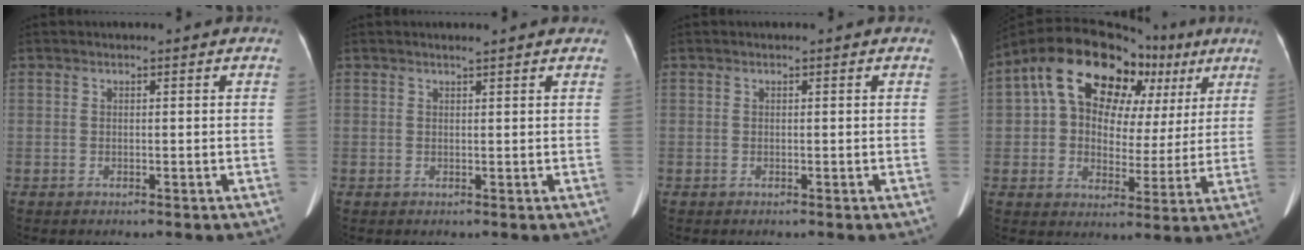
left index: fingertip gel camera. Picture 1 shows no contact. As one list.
[{"total": 2.2, "force": [2.0, 0.0, 1.0], "torque": [-0.016, 0.013, 0.024]}, {"total": 0.0}, {"total": 17.9, "force": [8.7, 11.0, 11.1], "torque": [-0.150, 0.060, 0.134]}]